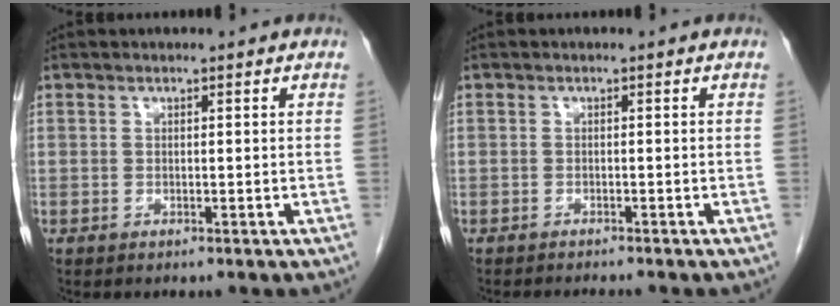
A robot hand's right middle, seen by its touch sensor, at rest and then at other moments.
{"total": 2.6, "force": [-2.5, -0.1, 0.9], "torque": [-0.012, -0.007, -0.033]}